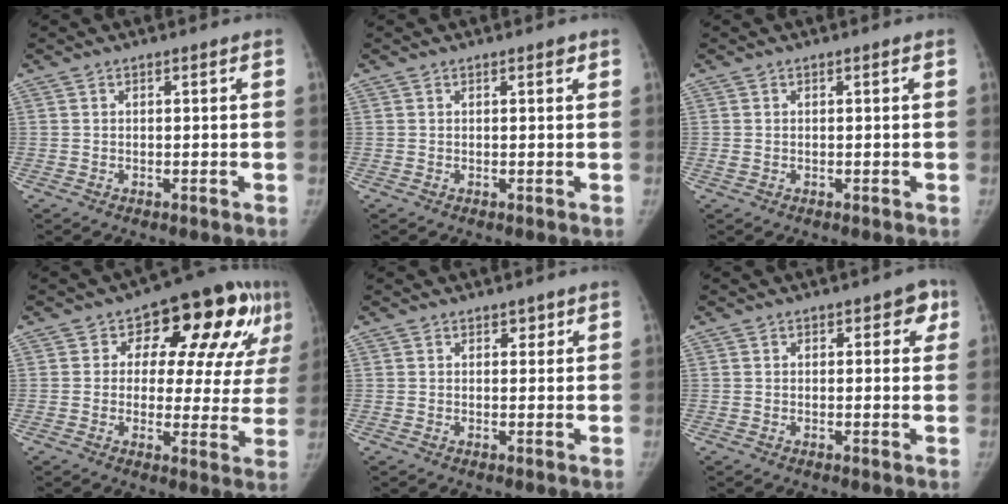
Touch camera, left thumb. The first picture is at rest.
{"total": 0.8, "force": [0.5, 0.4, 0.6], "torque": [-0.002, -0.001, 0.004]}
{"total": 0.8, "force": [-0.2, 0.6, 0.5], "torque": [-0.014, -0.001, -0.002]}
{"total": 18.2, "force": [6.9, 9.4, 14.0], "torque": [-0.125, 0.002, 0.082]}
{"total": 1.3, "force": [0.8, 0.9, 0.4], "torque": [0.010, -0.004, 0.009]}
{"total": 3.7, "force": [1.5, 2.4, 2.4], "torque": [0.009, 0.000, 0.007]}